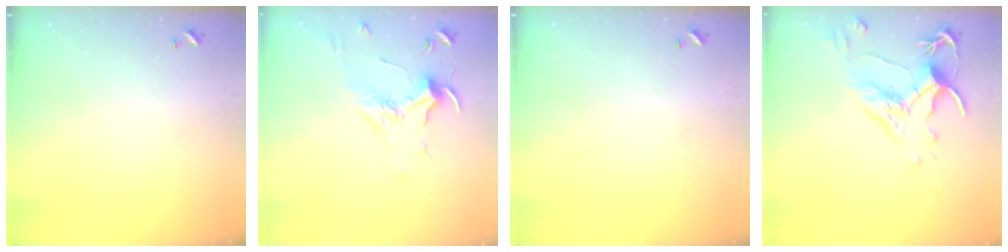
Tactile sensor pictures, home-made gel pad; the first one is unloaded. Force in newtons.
{"total": 1.8, "press": 1.6, "slide": 0.9}
{"total": 0.0}
{"total": 3.1, "press": 2.7, "slide": 1.4}